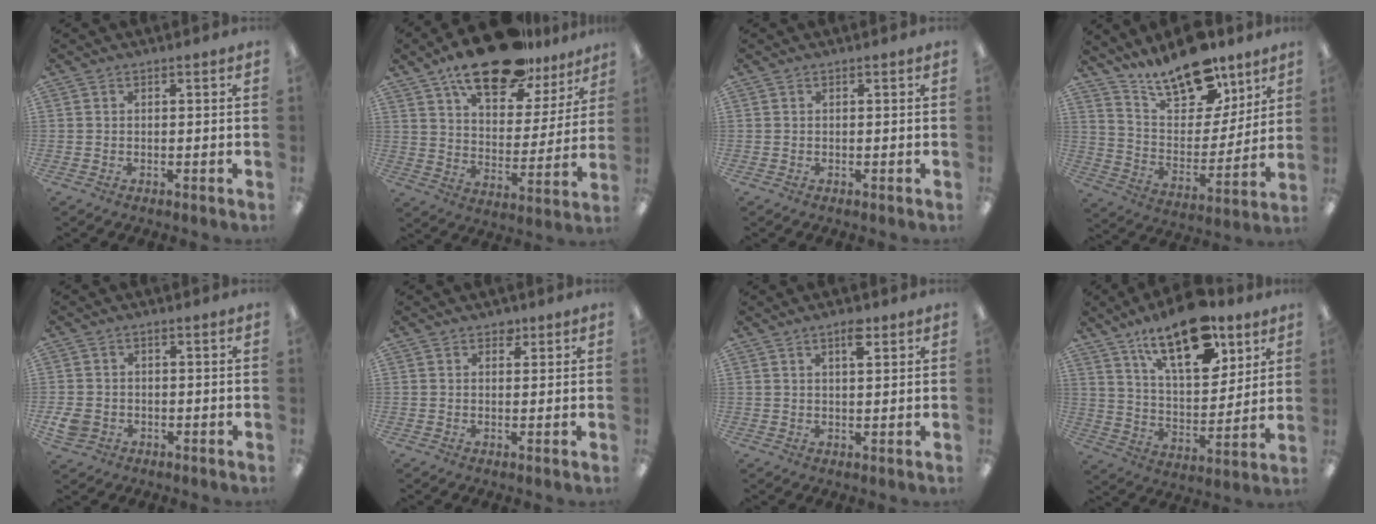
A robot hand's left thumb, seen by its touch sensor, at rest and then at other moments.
{"total": 20.3, "force": [14.9, 8.2, 11.1], "torque": [-0.179, -0.083, 0.253]}
{"total": 0.0}
{"total": 18.3, "force": [14.0, 8.7, 8.1], "torque": [-0.144, -0.094, 0.249]}
{"total": 3.6, "force": [-1.2, 3.0, 1.6], "torque": [-0.039, 0.002, -0.023]}
{"total": 2.1, "force": [1.4, 1.4, 0.7], "torque": [0.000, -0.004, 0.022]}
{"total": 4.0, "force": [2.6, 1.3, 2.7], "torque": [-0.036, -0.006, 0.039]}
{"total": 20.2, "force": [13.0, 9.2, 12.5], "torque": [-0.193, -0.065, 0.218]}